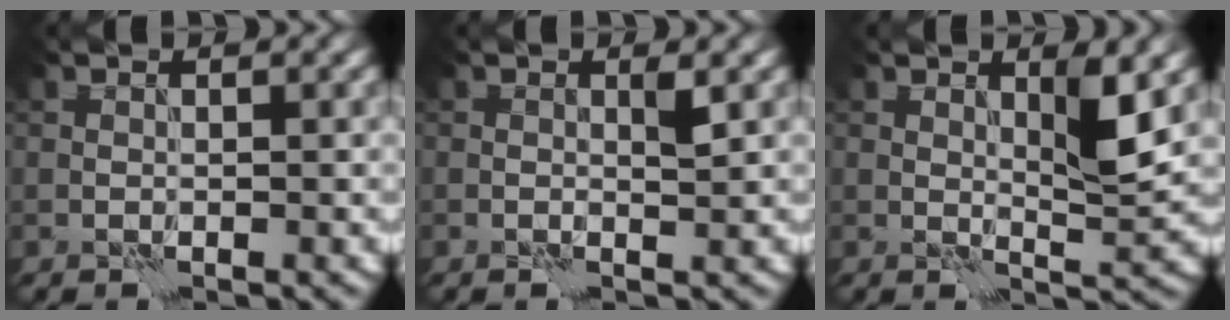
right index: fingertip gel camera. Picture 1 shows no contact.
{"total": 1.0, "force": [0.2, 0.2, 1.0], "torque": [-0.015, -0.002, 0.000]}
{"total": 3.0, "force": [1.3, 0.5, 2.7], "torque": [-0.043, -0.006, 0.022]}